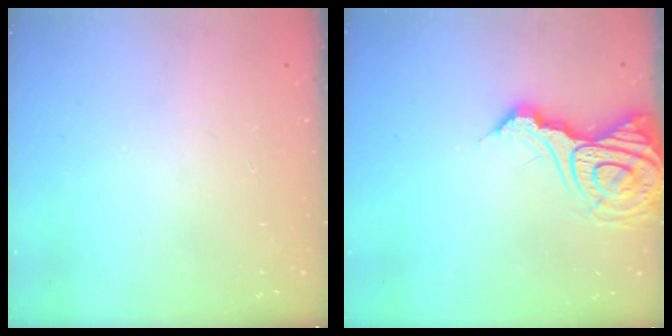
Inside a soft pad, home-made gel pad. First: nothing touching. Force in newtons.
{"total": 15.4, "press": 15.3, "slide": 1.7}